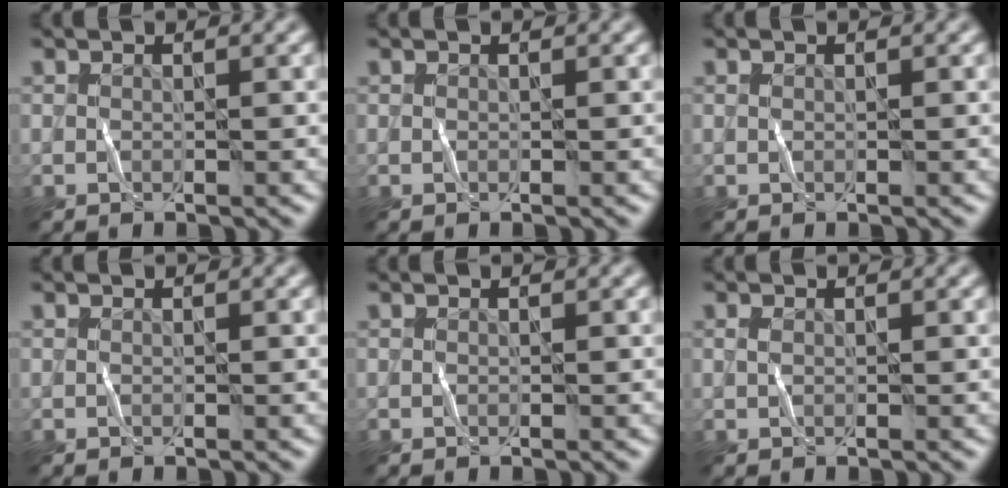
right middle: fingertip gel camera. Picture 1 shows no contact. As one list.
[{"total": 0.0}, {"total": 0.0}, {"total": 0.0}, {"total": 0.0}, {"total": 0.0}]